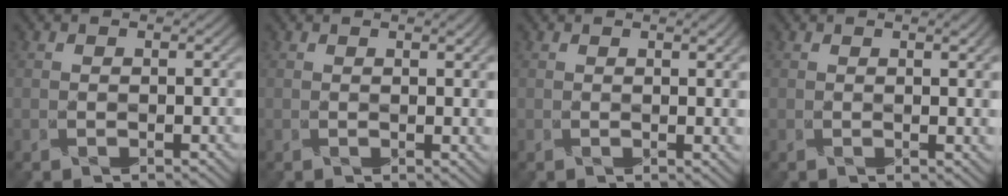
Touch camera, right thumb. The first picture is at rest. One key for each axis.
{"total": 2.6, "fx": 1.2, "fy": 0.3, "fz": 2.3, "tx": -0.027, "ty": 0.008, "tz": 0.017}
{"total": 3.0, "fx": 1.2, "fy": 0.5, "fz": 2.8, "tx": -0.031, "ty": 0.009, "tz": 0.017}
{"total": 3.0, "fx": 1.2, "fy": 0.4, "fz": 2.7, "tx": -0.031, "ty": 0.009, "tz": 0.018}